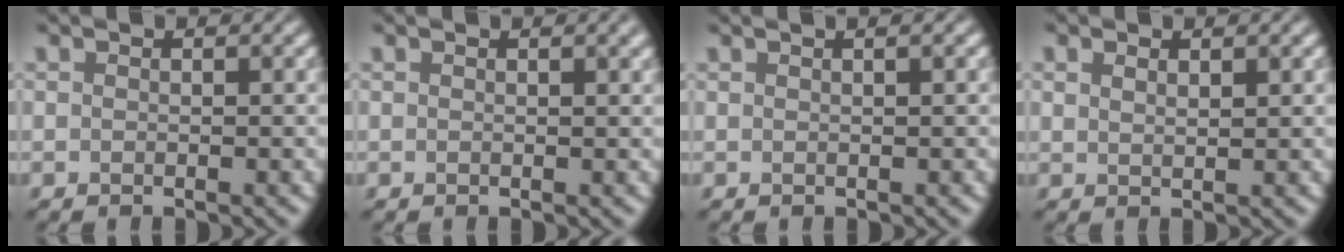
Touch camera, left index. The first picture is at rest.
{"total": 1.0, "force": [0.7, 0.0, 0.7], "torque": [-0.010, 0.003, 0.013]}
{"total": 1.1, "force": [0.6, 0.1, 0.8], "torque": [-0.016, 0.005, 0.008]}
{"total": 1.0, "force": [0.8, 0.2, 0.6], "torque": [-0.017, 0.002, 0.017]}